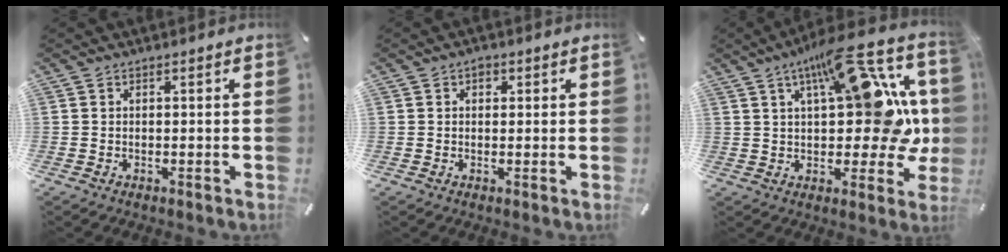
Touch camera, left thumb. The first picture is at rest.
{"total": 1.3, "force": [0.4, 1.1, 0.6], "torque": [-0.005, 0.004, 0.005]}
{"total": 20.2, "force": [6.9, 8.3, 17.0], "torque": [-0.245, -0.053, 0.112]}